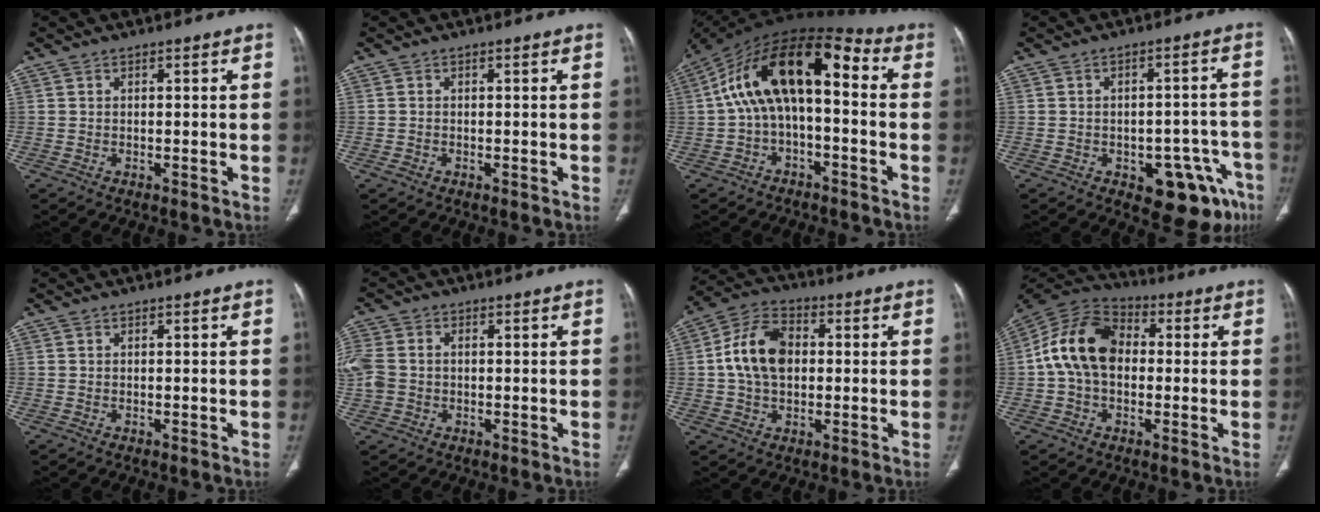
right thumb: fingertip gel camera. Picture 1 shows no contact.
{"total": 0.8, "force": [-0.4, 0.6, 0.3], "torque": [-0.011, 0.002, -0.005]}
{"total": 16.9, "force": [0.6, 8.4, 14.7], "torque": [-0.246, 0.061, 0.000]}
{"total": 11.9, "force": [-6.2, 5.8, 8.3], "torque": [-0.065, 0.041, -0.071]}
{"total": 0.0}
{"total": 6.9, "force": [-0.4, 5.5, 4.2], "torque": [-0.113, 0.013, -0.008]}
{"total": 11.9, "force": [0.8, 8.1, 8.6], "torque": [-0.151, 0.020, 0.009]}
{"total": 14.4, "force": [0.5, 10.2, 10.2], "torque": [-0.182, 0.033, -0.003]}